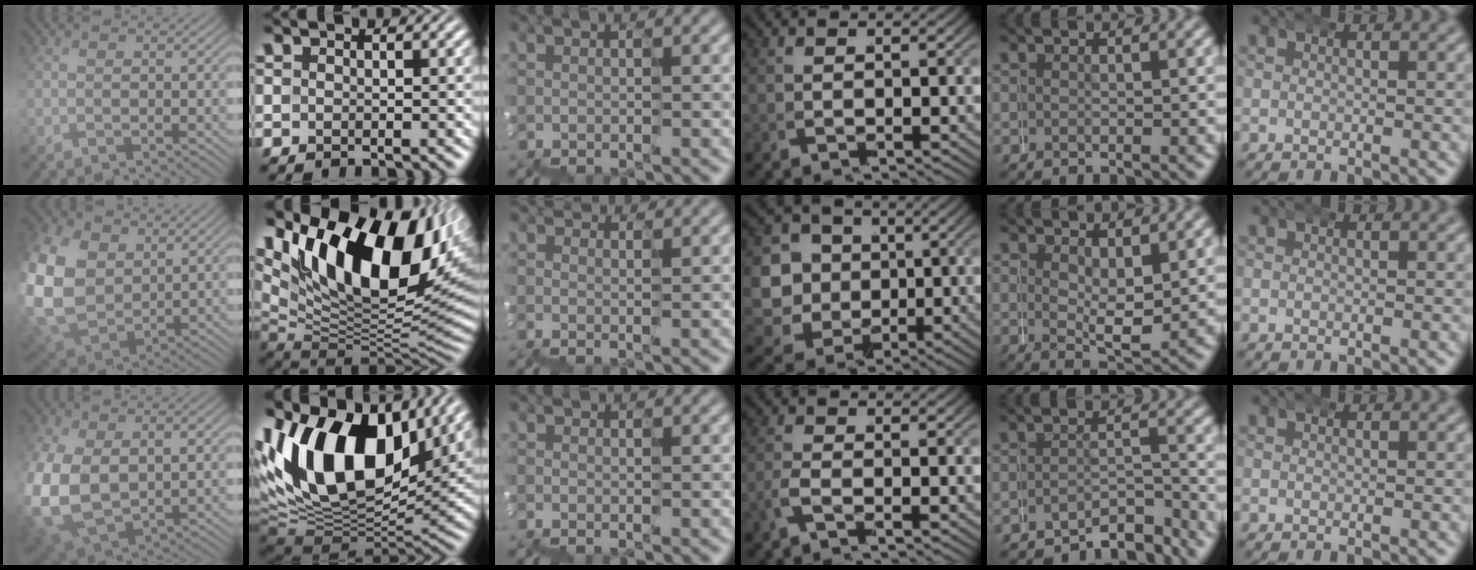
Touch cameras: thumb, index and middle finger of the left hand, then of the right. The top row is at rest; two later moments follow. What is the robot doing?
{"motion": "wrap", "object": "belt"}